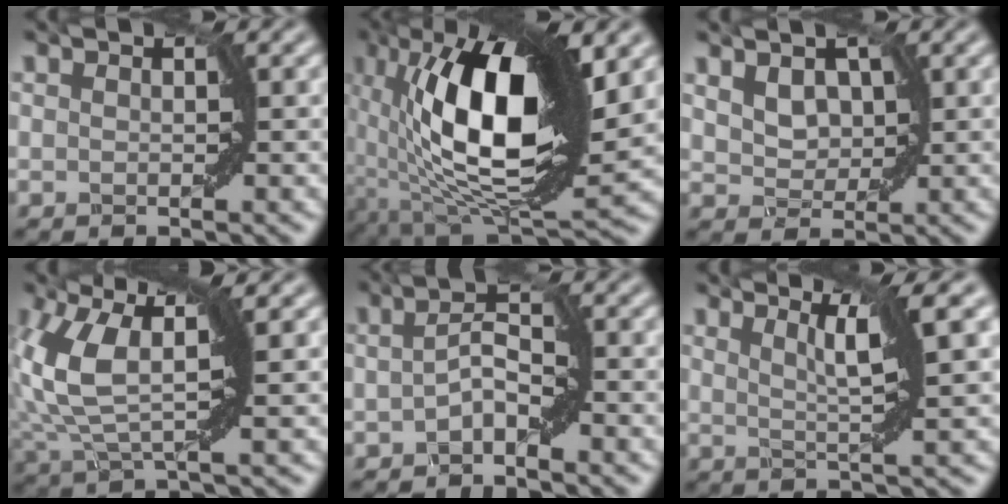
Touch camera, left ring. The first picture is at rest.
{"total": 15.1, "force": [2.5, 6.3, 13.5], "torque": [-0.223, 0.003, 0.035]}
{"total": 3.6, "force": [1.8, 2.3, 2.1], "torque": [-0.049, 0.011, 0.032]}
{"total": 9.1, "force": [1.6, 4.3, 7.9], "torque": [-0.183, 0.007, 0.026]}
{"total": 2.3, "force": [-0.8, 0.7, 2.0], "torque": [-0.038, 0.010, -0.018]}
{"total": 4.9, "force": [2.3, 0.5, 4.4], "torque": [-0.067, 0.004, 0.041]}